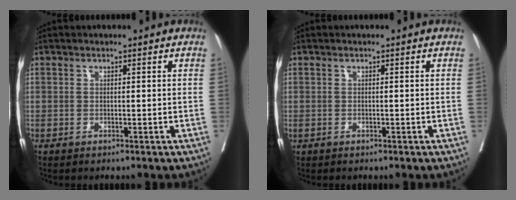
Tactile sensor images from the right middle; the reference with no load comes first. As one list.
[{"total": 0.0}]